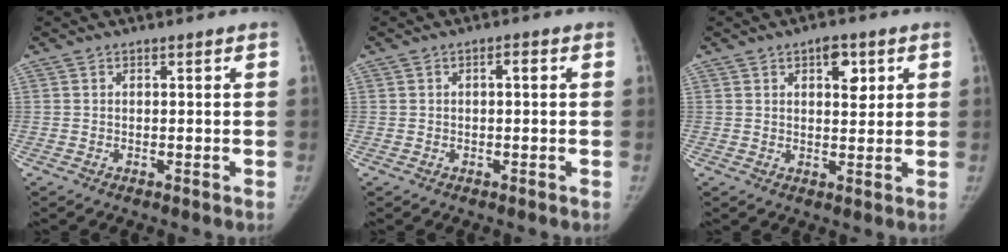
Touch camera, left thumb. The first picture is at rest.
{"total": 1.4, "force": [0.2, 0.7, 1.2], "torque": [-0.015, 0.004, -0.001]}
{"total": 5.2, "force": [2.3, 2.7, 3.8], "torque": [-0.035, -0.008, 0.030]}